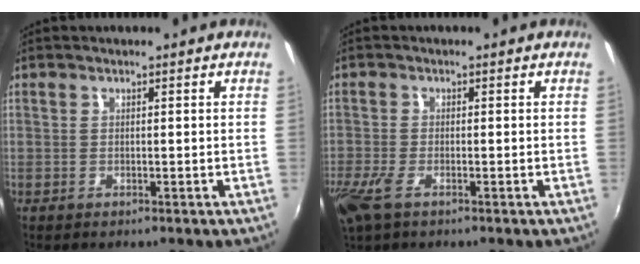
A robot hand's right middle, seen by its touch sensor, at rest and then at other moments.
{"total": 5.0, "force": [-2.9, 1.8, 3.6], "torque": [-0.089, -0.017, -0.054]}